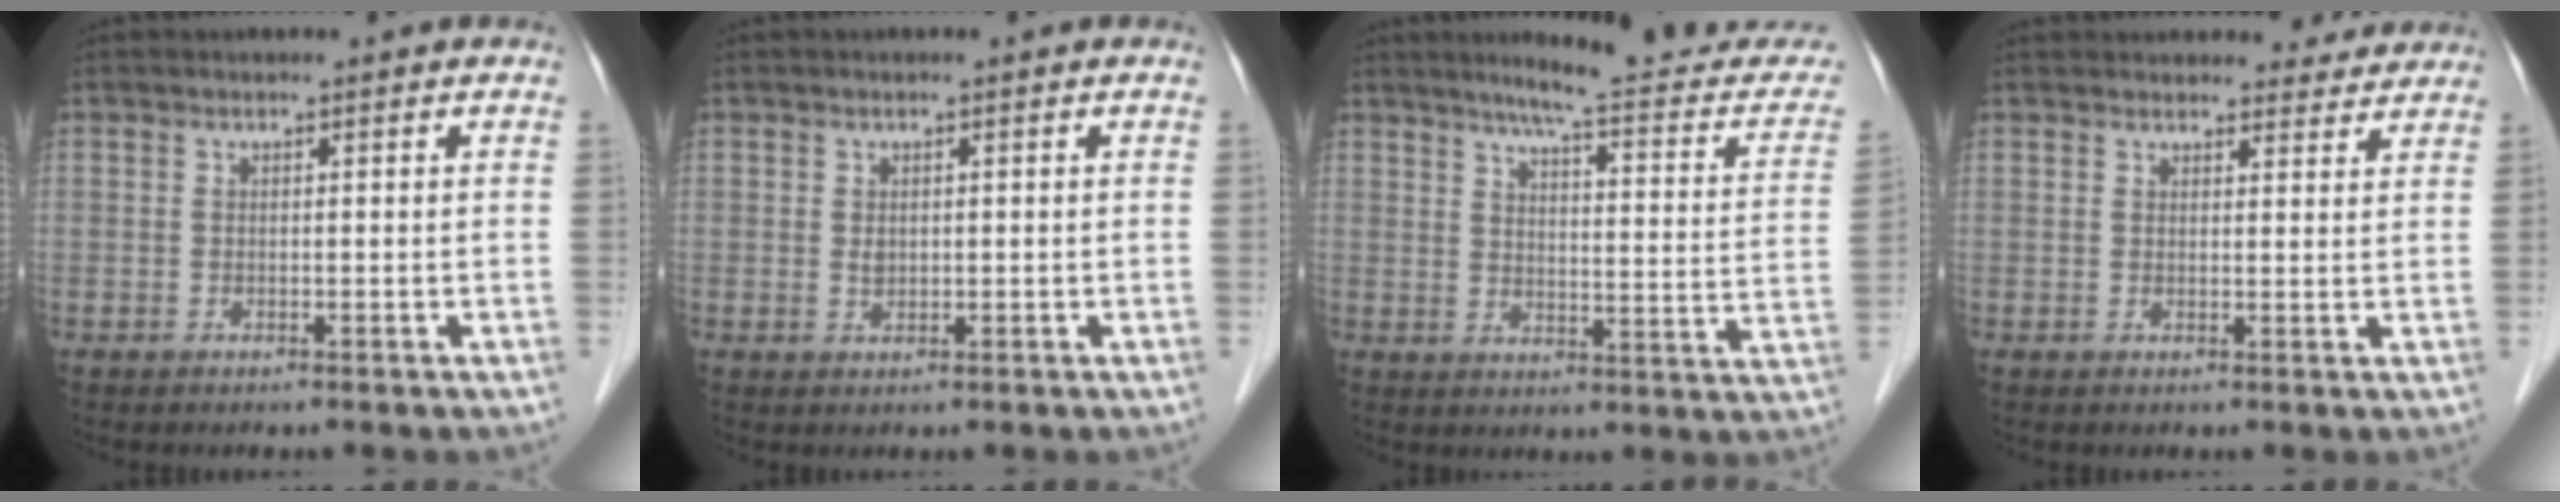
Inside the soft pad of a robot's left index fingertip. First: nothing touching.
{"total": 1.2, "force": [0.2, 0.8, 0.8], "torque": [-0.015, 0.000, 0.006]}
{"total": 16.5, "force": [14.9, 1.0, 7.0], "torque": [-0.084, -0.046, 0.175]}
{"total": 7.2, "force": [6.8, 1.9, 1.0], "torque": [0.007, 0.014, 0.070]}